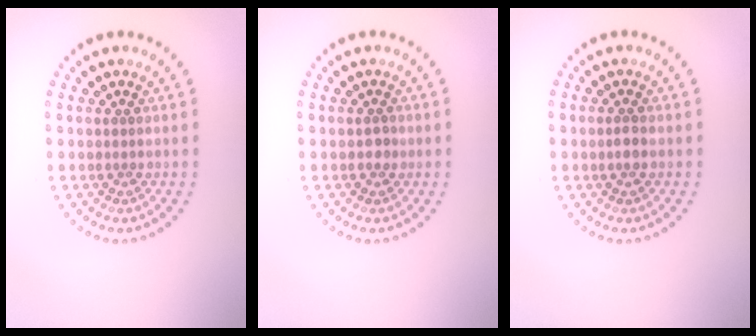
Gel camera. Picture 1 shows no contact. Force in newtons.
{"total": 0.8, "press": 0.8, "slide": 0.0}
{"total": 1.1, "press": 1.0, "slide": 0.4}